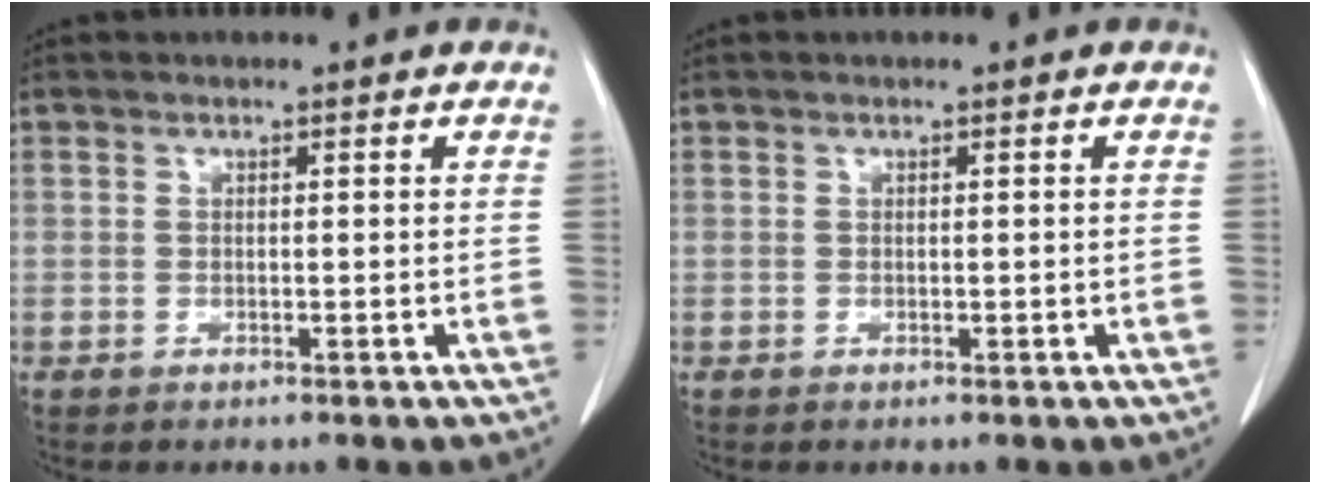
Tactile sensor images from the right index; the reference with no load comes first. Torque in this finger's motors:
{"motor_torque": [-0.17, 0.38, -0.05, 0.01]}